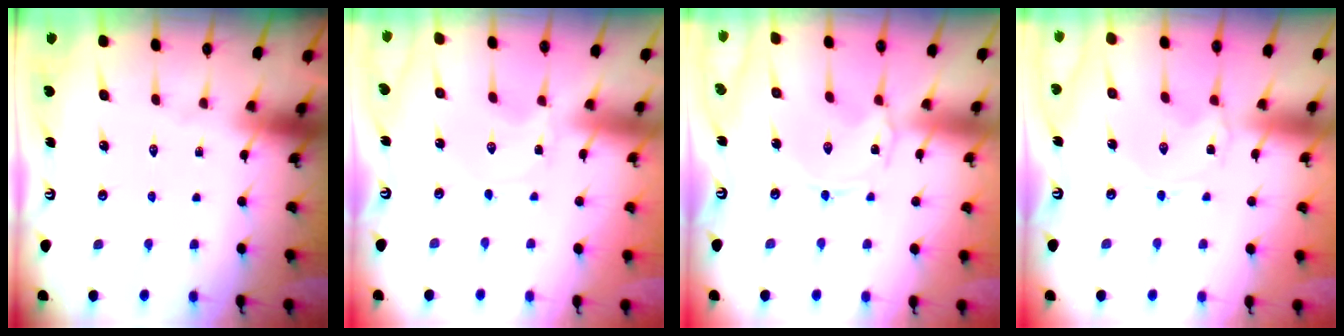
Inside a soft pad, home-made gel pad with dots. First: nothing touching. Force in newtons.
{"total": 0.0}
{"total": 1.4, "press": 1.4, "slide": 0.2}
{"total": 0.0}